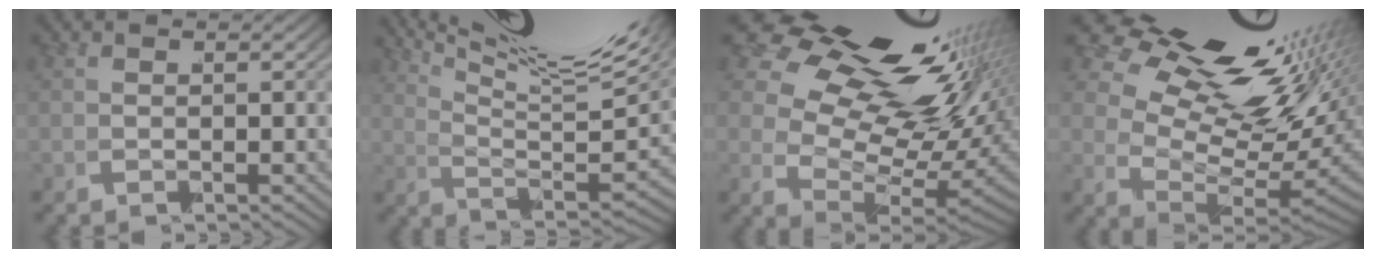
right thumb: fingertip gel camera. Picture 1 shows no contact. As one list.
[{"total": 11.3, "force": [6.5, 4.1, 8.3], "torque": [-0.125, 0.015, 0.093]}, {"total": 15.7, "force": [4.4, 9.0, 12.1], "torque": [-0.190, -0.010, 0.074]}, {"total": 14.1, "force": [3.8, 8.4, 10.7], "torque": [-0.167, -0.015, 0.067]}]